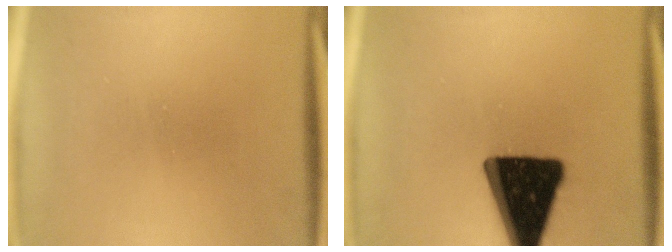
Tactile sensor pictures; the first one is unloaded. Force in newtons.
{"total": 19.3}